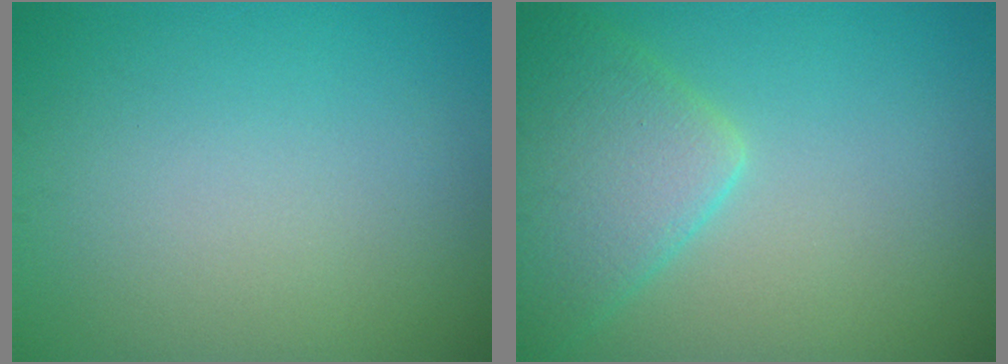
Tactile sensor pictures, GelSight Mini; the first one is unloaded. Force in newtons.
{"total": 5.3, "press": 5.3, "slide": 0.4}